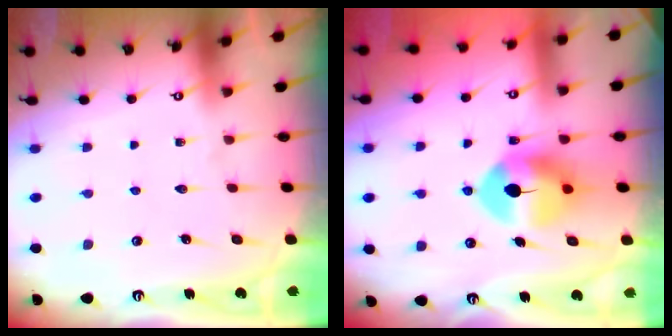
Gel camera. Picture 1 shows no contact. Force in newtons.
{"total": 9.7, "press": 9.6, "slide": 1.6}